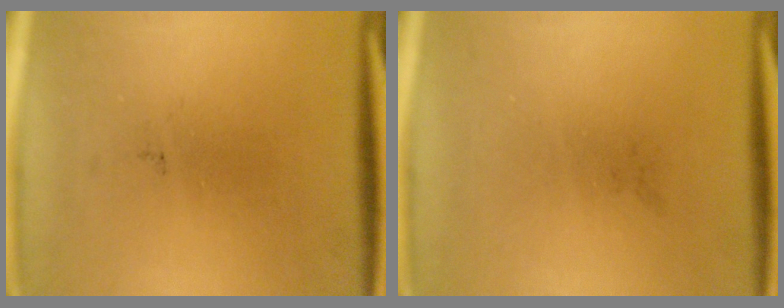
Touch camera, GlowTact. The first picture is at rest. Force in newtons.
{"total": 0.0}